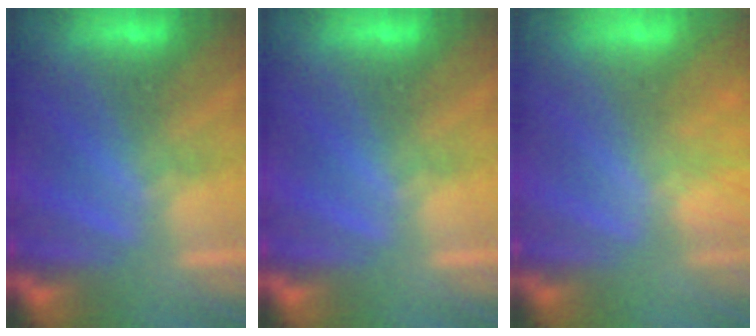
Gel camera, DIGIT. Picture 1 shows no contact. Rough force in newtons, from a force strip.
{"total": 0.0}
{"total": 8.4}